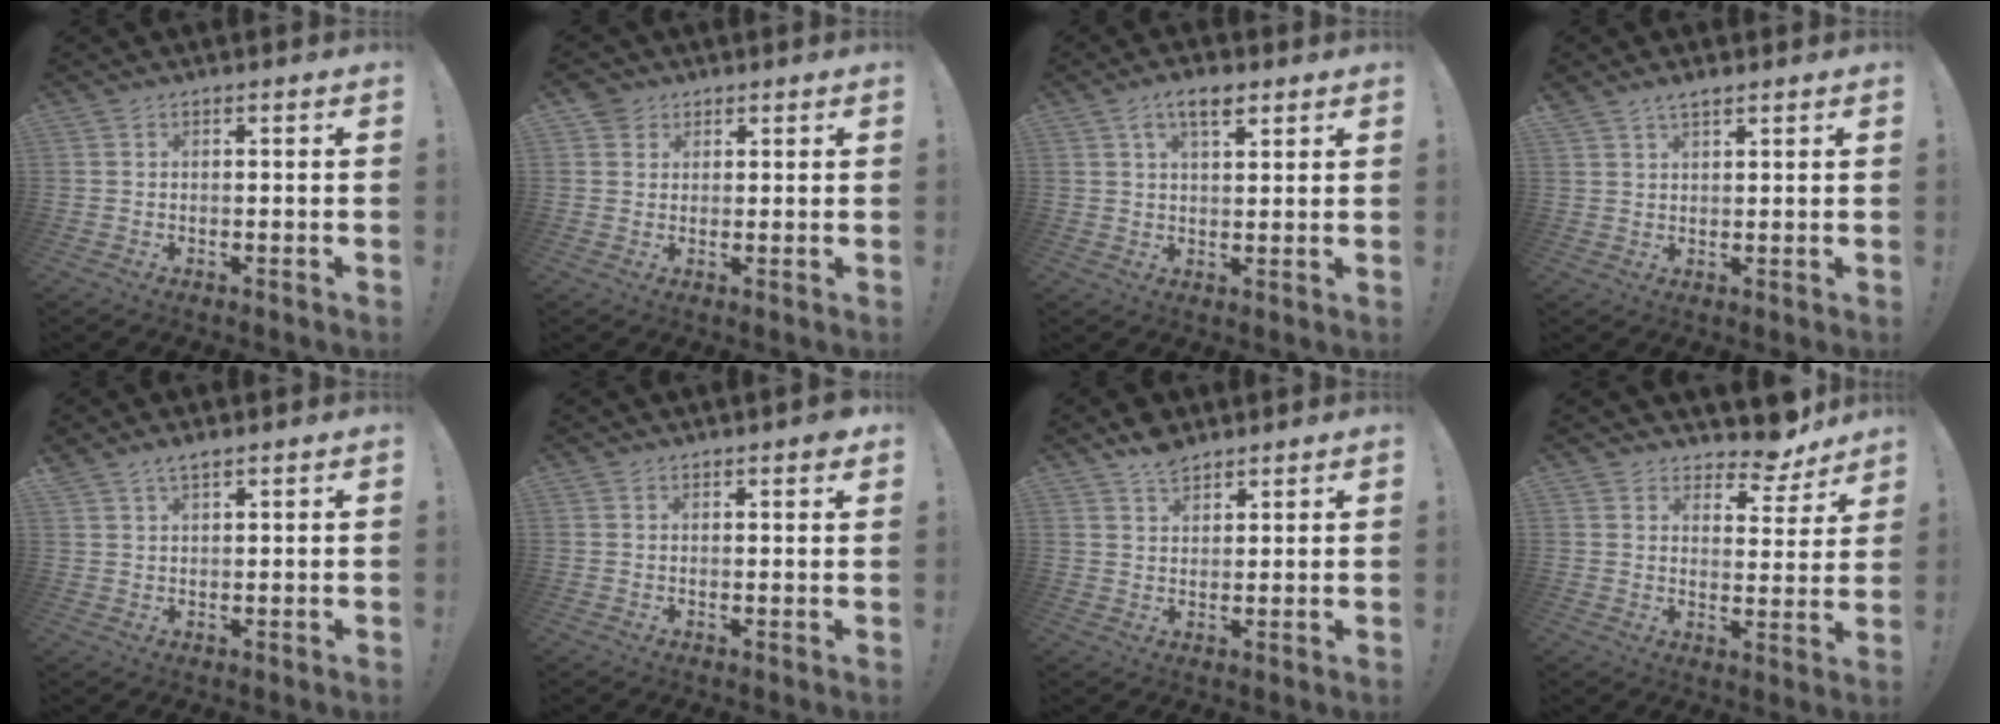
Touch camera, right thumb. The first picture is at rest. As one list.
[{"total": 3.4, "force": [1.9, 2.7, 0.4], "torque": [-0.010, -0.003, 0.037]}, {"total": 6.9, "force": [3.8, 3.0, 4.8], "torque": [-0.077, -0.010, 0.066]}, {"total": 2.8, "force": [2.3, 1.0, 1.4], "torque": [-0.015, -0.016, 0.040]}, {"total": 3.0, "force": [2.4, 0.9, 1.6], "torque": [-0.025, -0.014, 0.044]}, {"total": 1.9, "force": [1.6, 0.7, 0.7], "torque": [0.008, -0.013, 0.026]}, {"total": 5.9, "force": [5.0, 2.6, 2.0], "torque": [-0.028, -0.029, 0.091]}, {"total": 7.9, "force": [7.2, 2.7, 1.9], "torque": [-0.016, -0.076, 0.128]}]